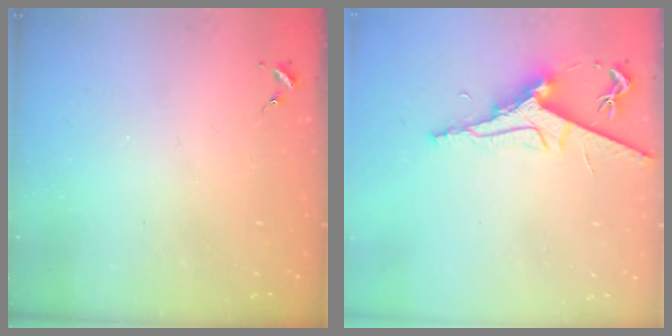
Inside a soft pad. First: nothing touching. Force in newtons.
{"total": 8.6, "press": 8.6, "slide": 1.0}